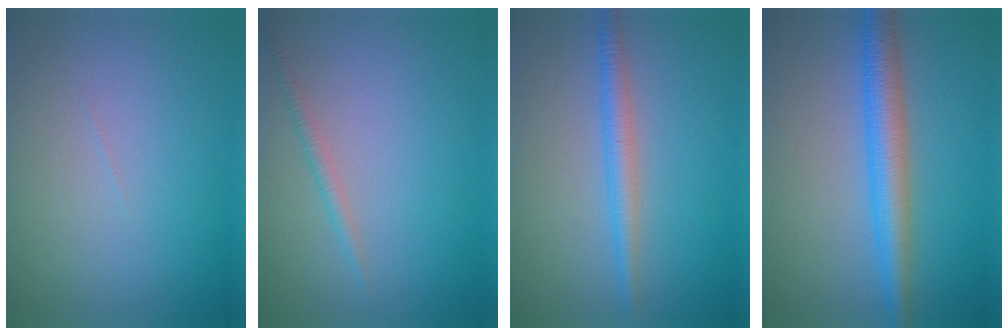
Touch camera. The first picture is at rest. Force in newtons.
{"total": 1.1, "press": 1.1, "slide": 0.0}
{"total": 2.5, "press": 2.5, "slide": 0.0}
{"total": 4.5, "press": 4.5, "slide": 0.0}